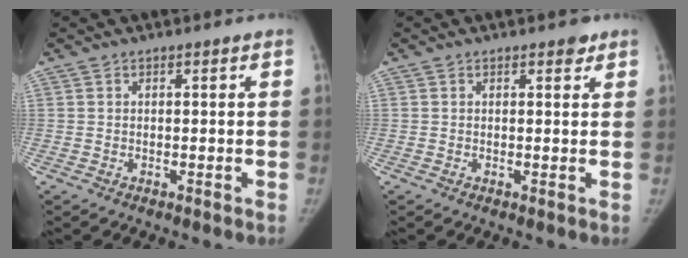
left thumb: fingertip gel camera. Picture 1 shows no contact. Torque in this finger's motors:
{"motor_torque": [0.62, -0.17, 0.79, -0.64, 0.12]}